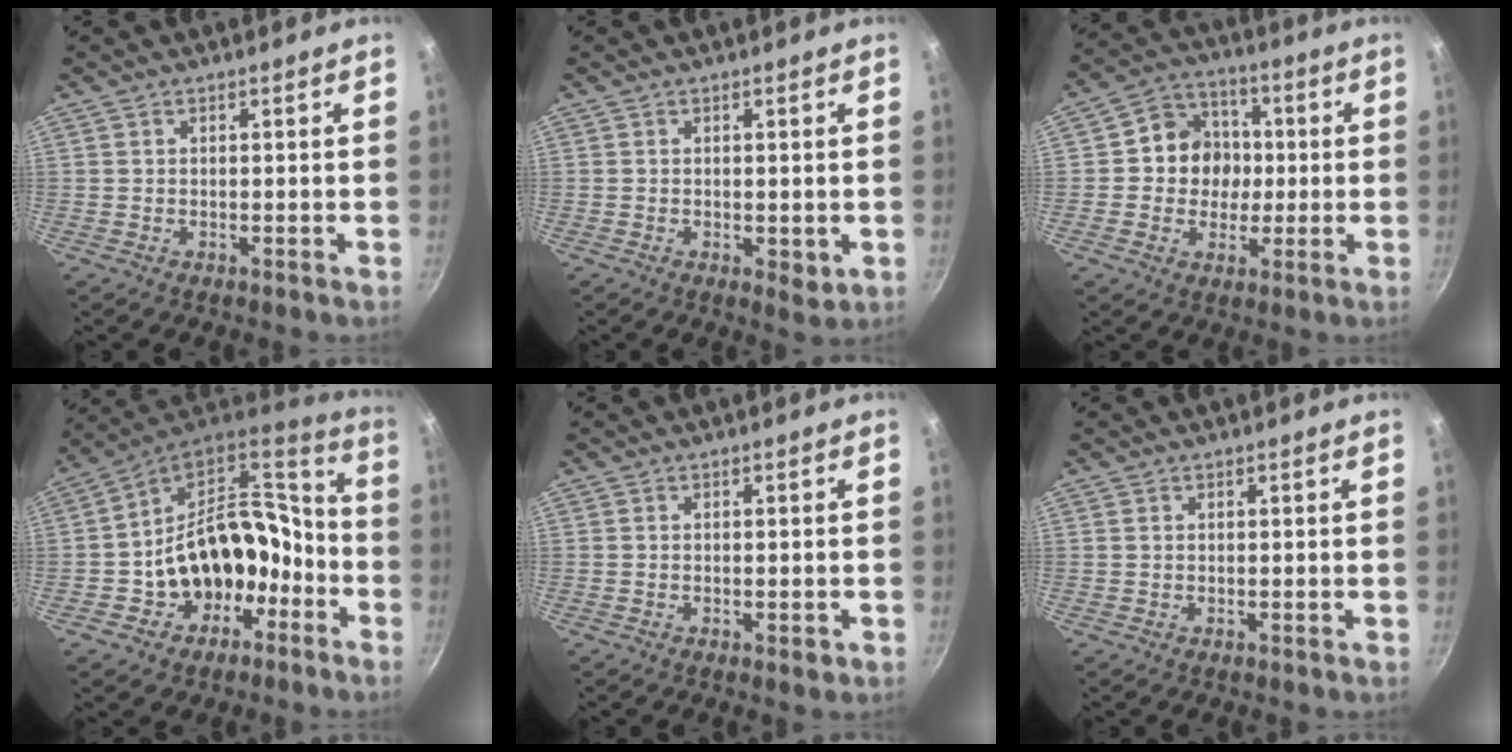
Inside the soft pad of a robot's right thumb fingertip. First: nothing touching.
{"total": 2.8, "force": [-0.4, 1.3, 2.4], "torque": [-0.035, -0.011, -0.003]}
{"total": 10.2, "force": [0.1, 9.3, 4.1], "torque": [-0.020, 0.017, -0.015]}
{"total": 18.7, "force": [-5.7, 14.1, 11.0], "torque": [-0.141, 0.083, -0.071]}
{"total": 1.7, "force": [-0.7, 0.6, 1.4], "torque": [-0.025, 0.000, -0.009]}
{"total": 0.0}